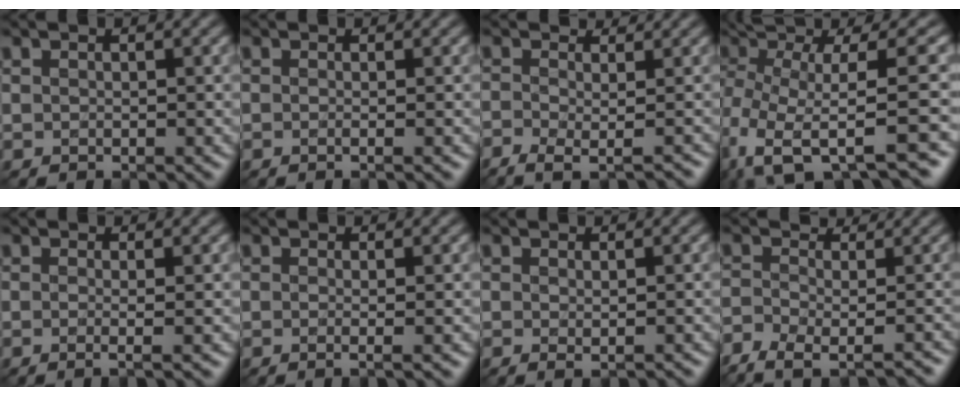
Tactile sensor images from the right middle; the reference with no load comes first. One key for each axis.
{"total": 1.6, "fx": 0.0, "fy": 0.8, "fz": 1.4, "tx": -0.009, "ty": -0.009, "tz": -0.022}
{"total": 3.6, "fx": -1.6, "fy": 1.6, "fz": 2.8, "tx": -0.040, "ty": -0.001, "tz": -0.017}
{"total": 10.6, "fx": -1.7, "fy": 3.3, "fz": 10.0, "tx": -0.190, "ty": 0.010, "tz": -0.011}
{"total": 2.6, "fx": 0.1, "fy": 1.2, "fz": 2.3, "tx": -0.024, "ty": -0.002, "tz": -0.024}
{"total": 2.3, "fx": 0.2, "fy": 1.1, "fz": 2.0, "tx": -0.020, "ty": -0.003, "tz": -0.022}
{"total": 0.7, "fx": -0.2, "fy": 0.1, "fz": 0.7, "tx": -0.012, "ty": -0.008, "tz": -0.005}
{"total": 5.3, "fx": -3.8, "fy": 2.3, "fz": 2.9, "tx": -0.042, "ty": 0.003, "tz": -0.059}